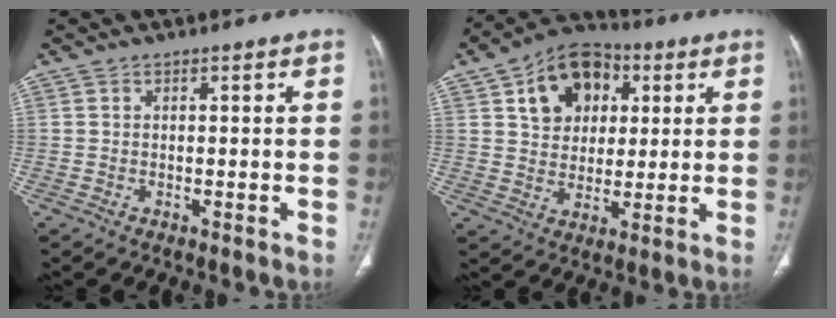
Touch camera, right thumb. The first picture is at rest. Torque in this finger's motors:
{"motor_torque": [-0.12, 0.25, 0.02, 0.01, 0.09]}